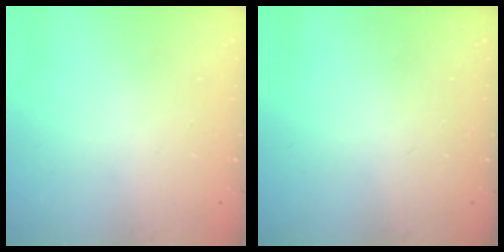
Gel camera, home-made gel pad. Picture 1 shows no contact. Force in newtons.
{"total": 0.0}